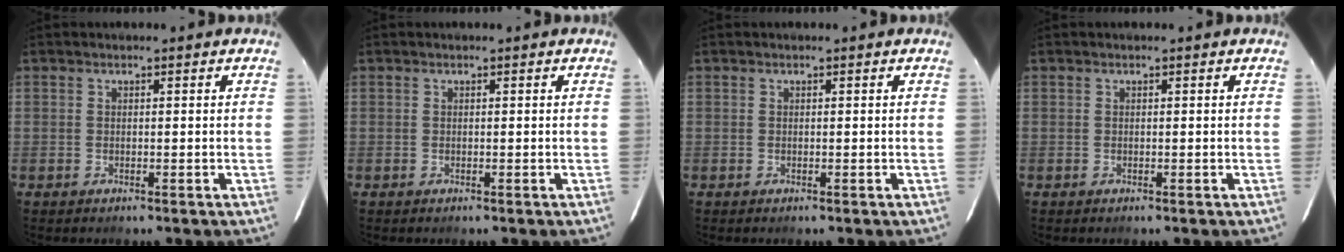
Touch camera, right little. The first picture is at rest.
{"total": 0.0}
{"total": 0.0}
{"total": 0.0}